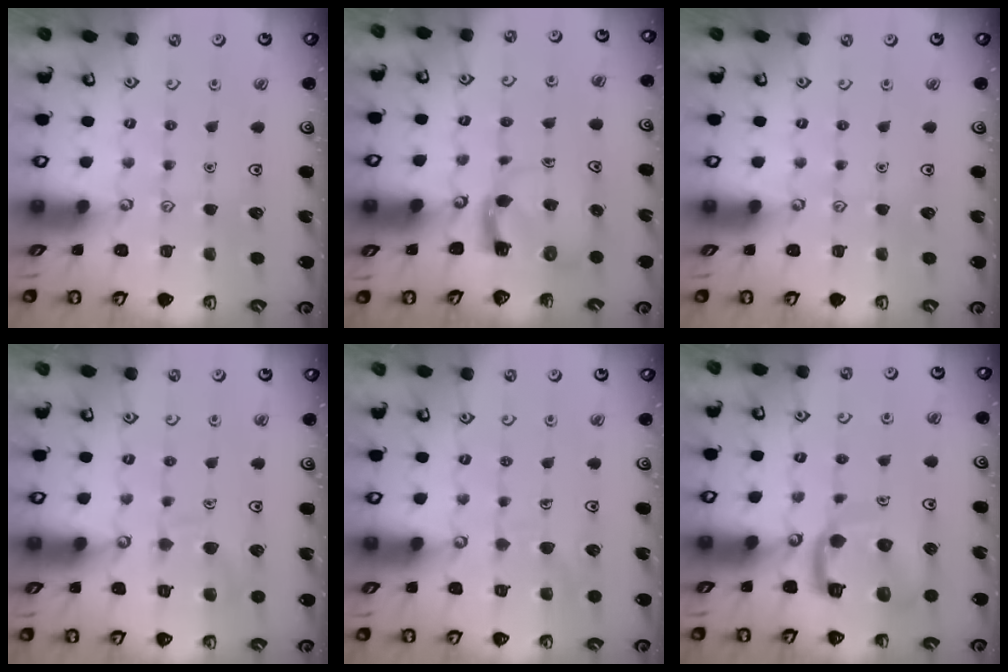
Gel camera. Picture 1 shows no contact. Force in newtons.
{"total": 4.0, "press": 3.9, "slide": 0.6}
{"total": 0.0}
{"total": 9.0, "press": 9.0, "slide": 0.8}
{"total": 7.3, "press": 7.3, "slide": 0.7}
{"total": 11.5, "press": 11.4, "slide": 1.4}